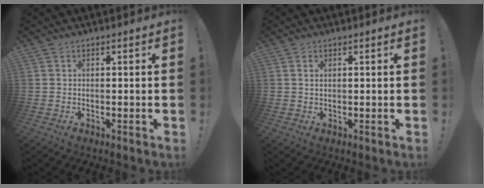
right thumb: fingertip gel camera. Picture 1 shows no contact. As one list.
[{"total": 1.1, "force": [0.4, 0.7, 0.7], "torque": [-0.013, 0.002, 0.007]}]